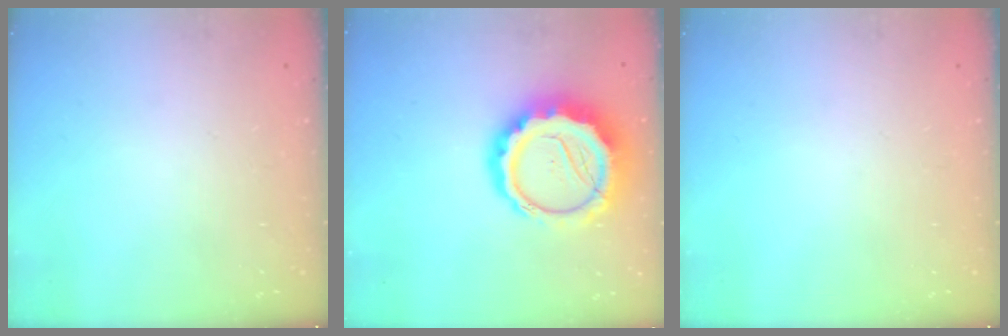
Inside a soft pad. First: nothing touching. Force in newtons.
{"total": 17.2, "press": 16.8, "slide": 3.8}
{"total": 0.0}